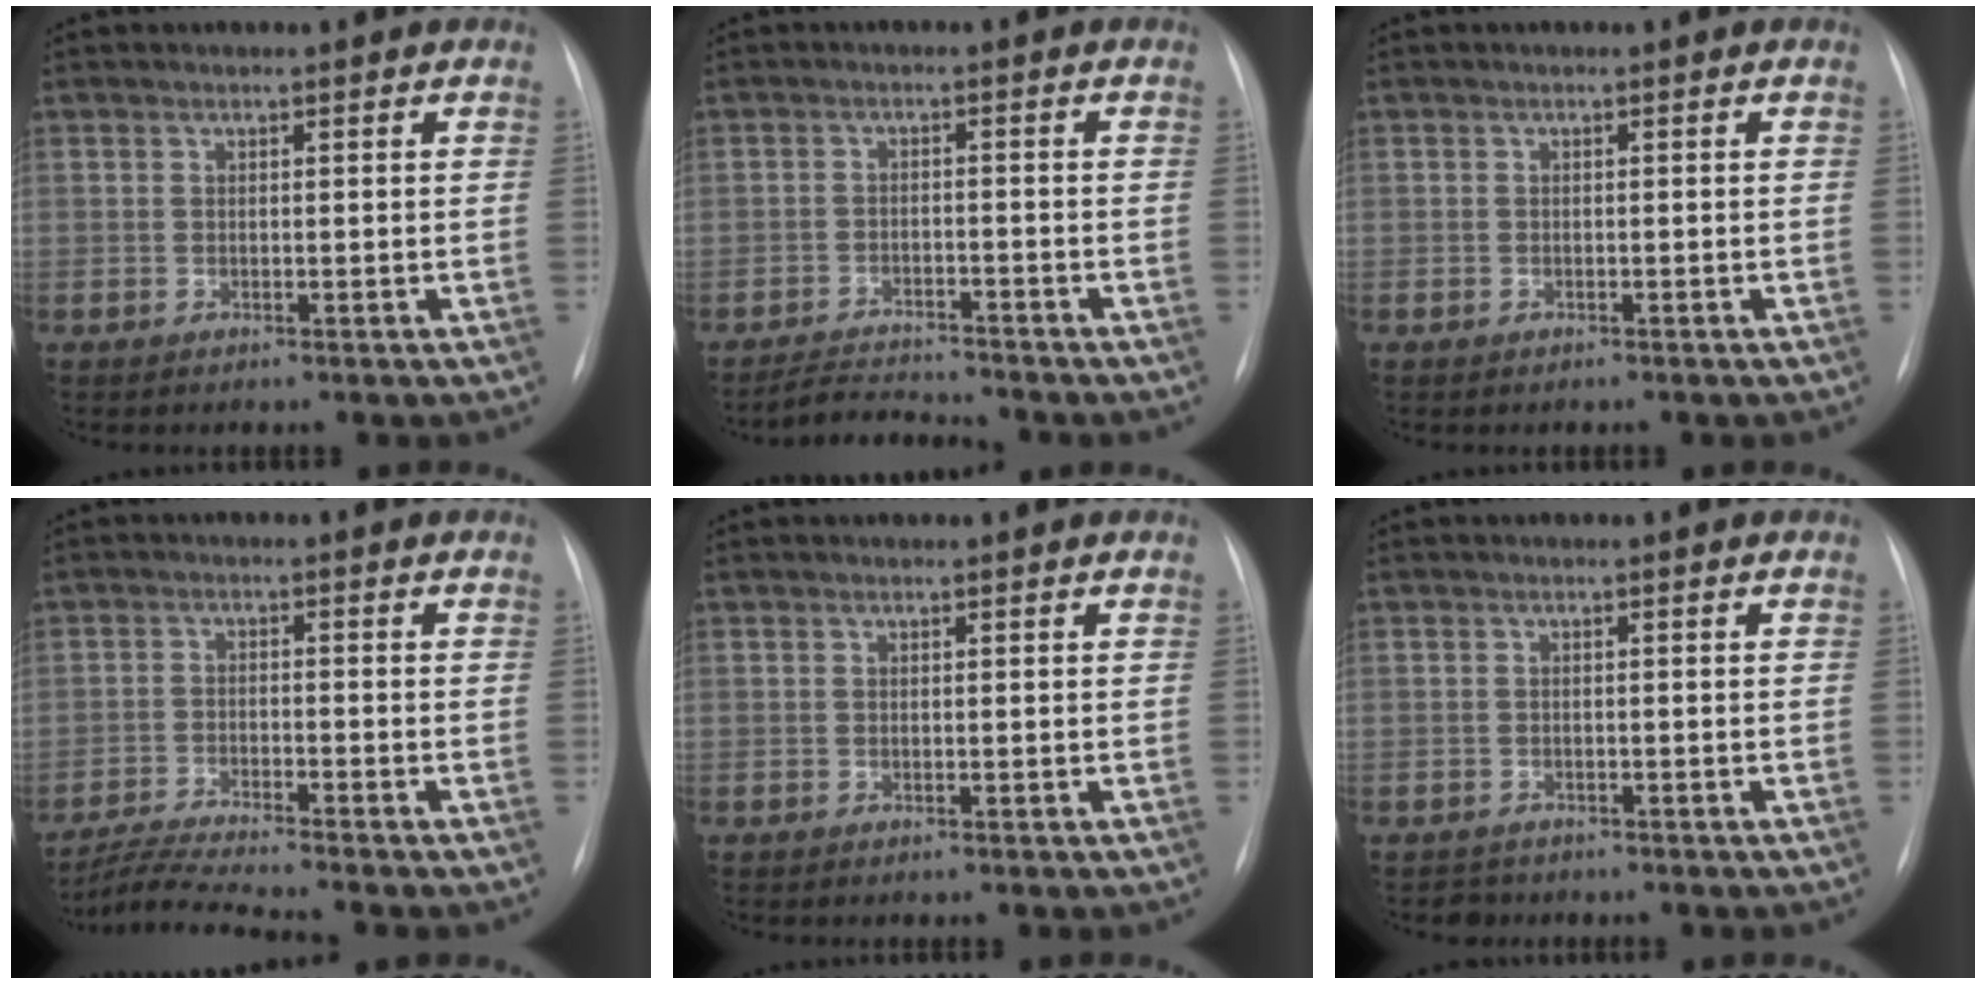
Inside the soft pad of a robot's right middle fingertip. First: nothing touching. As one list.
[{"total": 4.7, "force": [-4.7, -0.4, 0.1], "torque": [-0.007, -0.013, -0.080]}, {"total": 0.7, "force": [-0.5, 0.4, 0.2], "torque": [-0.008, 0.001, -0.007]}, {"total": 7.3, "force": [-6.7, -1.4, 2.7], "torque": [-0.051, -0.022, -0.119]}, {"total": 0.0}, {"total": 1.5, "force": [-1.2, 0.8, -0.4], "torque": [0.000, 0.001, -0.019]}]